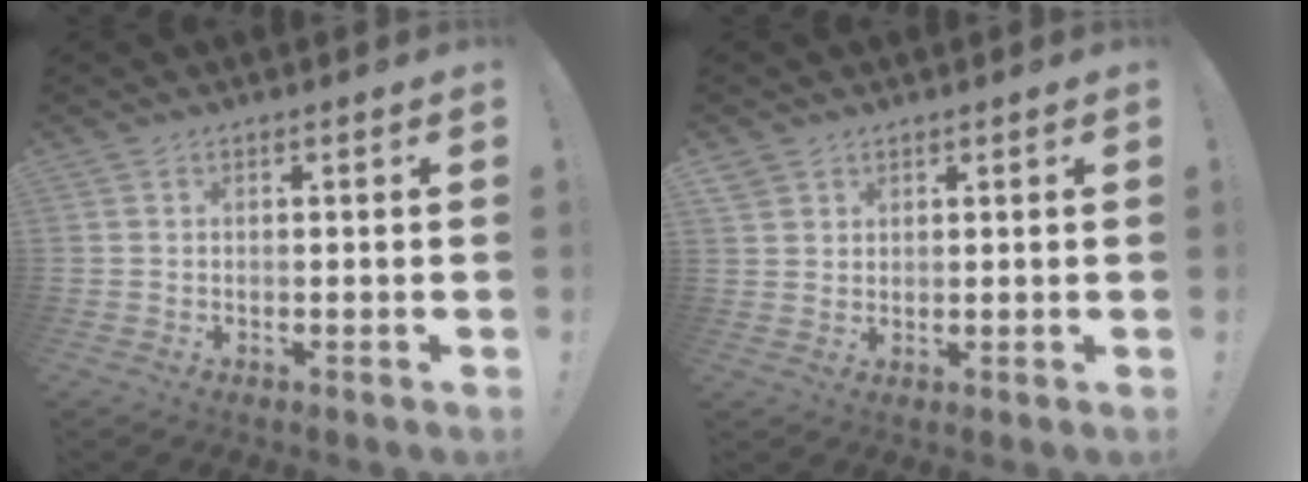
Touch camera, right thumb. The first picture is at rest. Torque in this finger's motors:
{"motor_torque": [-0.36, 2.08, 0.00, 0.70, 0.14]}